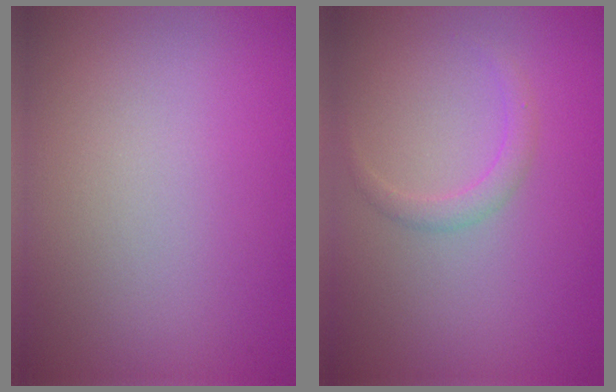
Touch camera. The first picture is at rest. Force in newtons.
{"total": 1.4, "press": 1.4, "slide": 0.1}